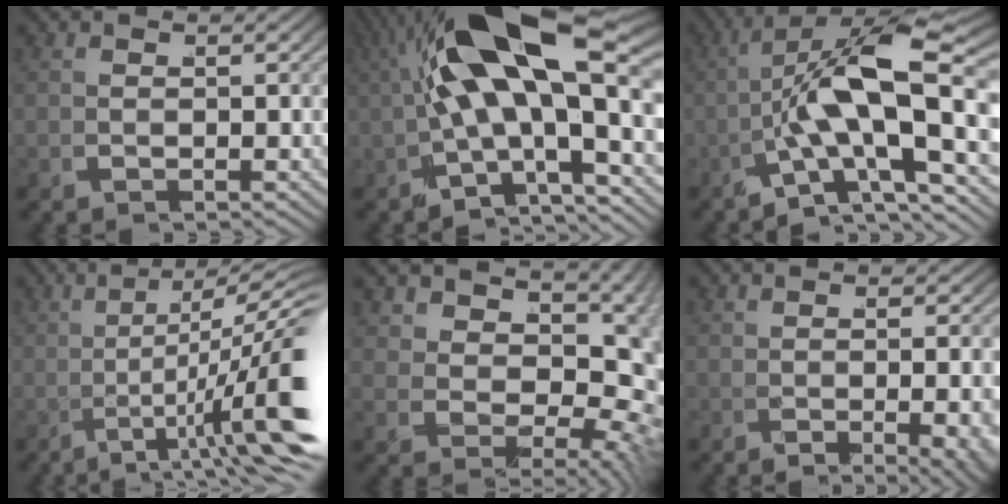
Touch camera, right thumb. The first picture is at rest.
{"total": 14.8, "force": [1.1, 7.4, 12.7], "torque": [-0.247, 0.002, 0.013]}
{"total": 9.2, "force": [-0.2, 3.2, 8.6], "torque": [-0.154, 0.008, -0.008]}
{"total": 8.2, "force": [-1.2, 1.6, 8.0], "torque": [-0.131, 0.005, -0.020]}
{"total": 12.3, "force": [1.6, 8.5, 8.8], "torque": [-0.138, -0.017, 0.030]}
{"total": 3.5, "force": [-1.1, 1.1, 3.2], "torque": [-0.055, -0.015, -0.010]}